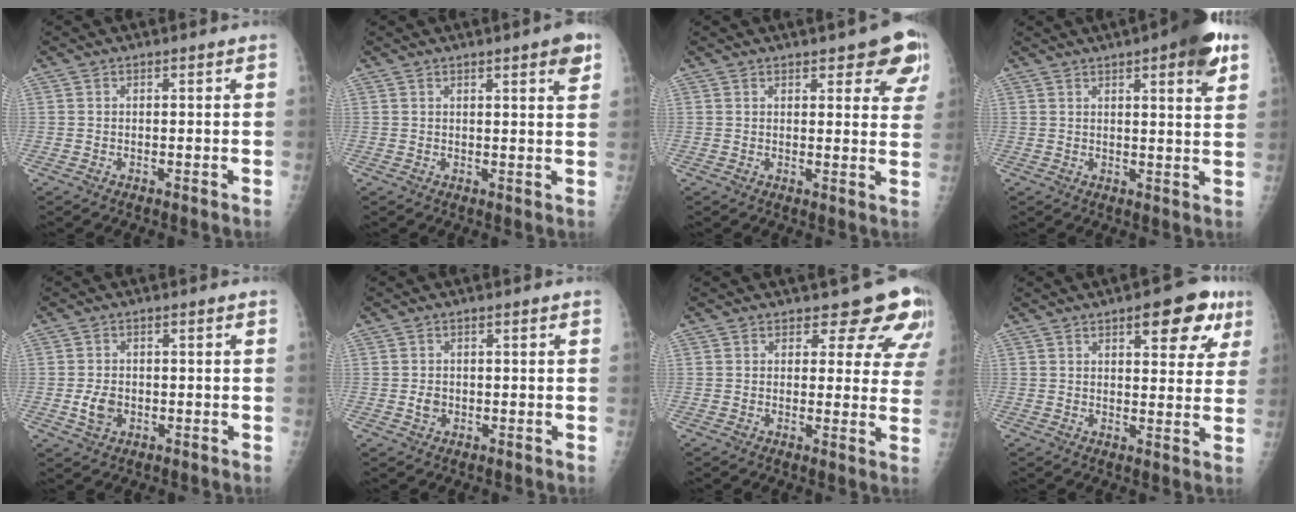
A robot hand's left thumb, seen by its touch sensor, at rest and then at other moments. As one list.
[{"total": 4.3, "force": [2.5, 0.6, 3.5], "torque": [-0.040, -0.011, 0.029]}, {"total": 9.1, "force": [5.4, 3.2, 6.6], "torque": [-0.043, -0.022, 0.058]}, {"total": 10.3, "force": [5.4, 2.4, 8.4], "torque": [-0.095, -0.018, 0.064]}, {"total": 3.7, "force": [-1.1, 2.8, 2.2], "torque": [-0.036, 0.001, -0.015]}, {"total": 1.8, "force": [-0.5, 1.6, 0.7], "torque": [-0.006, 0.002, -0.007]}, {"total": 9.7, "force": [7.6, 4.9, 3.6], "torque": [0.010, -0.039, 0.061]}, {"total": 10.7, "force": [5.4, 4.4, 8.1], "torque": [-0.062, -0.016, 0.062]}]